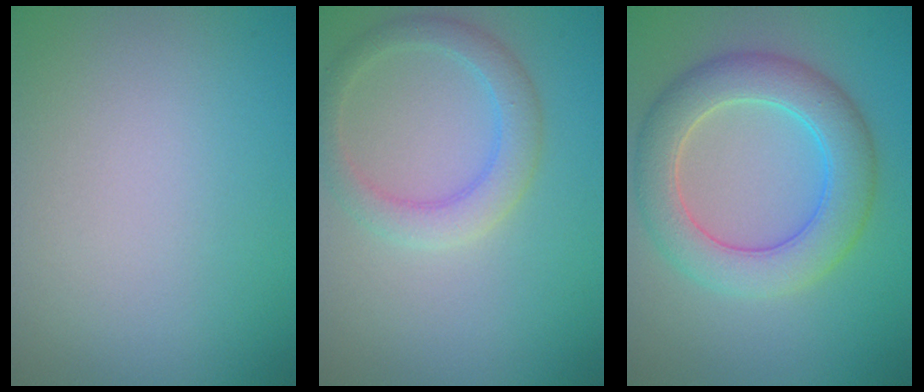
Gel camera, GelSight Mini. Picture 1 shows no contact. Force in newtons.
{"total": 3.2, "press": 3.2, "slide": 0.3}
{"total": 6.4, "press": 6.3, "slide": 0.2}